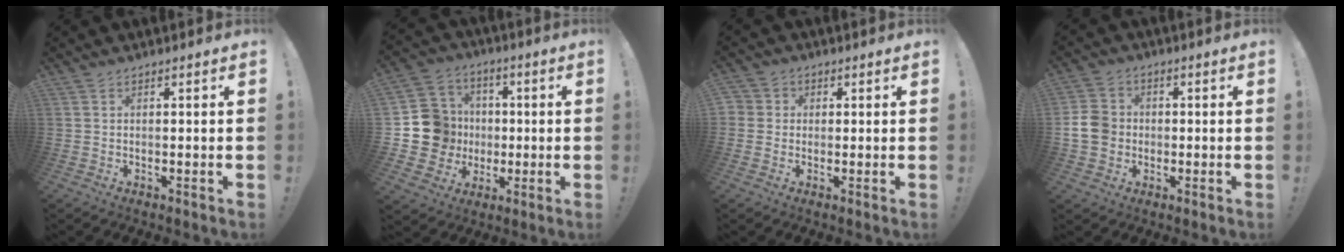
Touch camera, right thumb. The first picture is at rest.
{"total": 14.6, "force": [-1.2, 13.8, 4.6], "torque": [-0.052, 0.020, -0.002]}
{"total": 3.4, "force": [-0.1, 3.3, 0.9], "torque": [-0.016, 0.006, -0.002]}
{"total": 8.7, "force": [-0.7, 7.7, 4.1], "torque": [-0.073, 0.014, -0.010]}